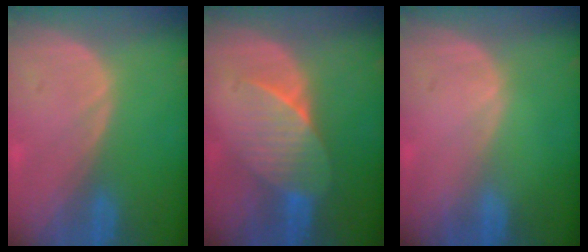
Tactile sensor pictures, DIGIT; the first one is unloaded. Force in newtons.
{"total": 6.9, "press": 6.6, "slide": 2.1}
{"total": 0.0}